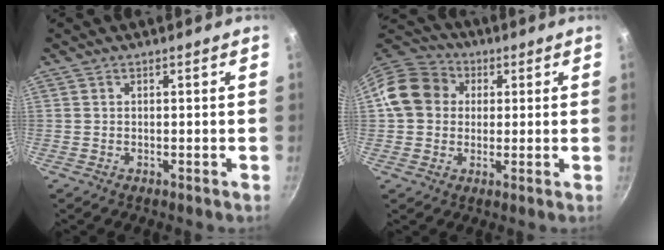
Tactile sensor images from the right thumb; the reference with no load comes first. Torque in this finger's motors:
{"motor_torque": [0.69, 1.80, 0.51, -0.41, 0.22]}